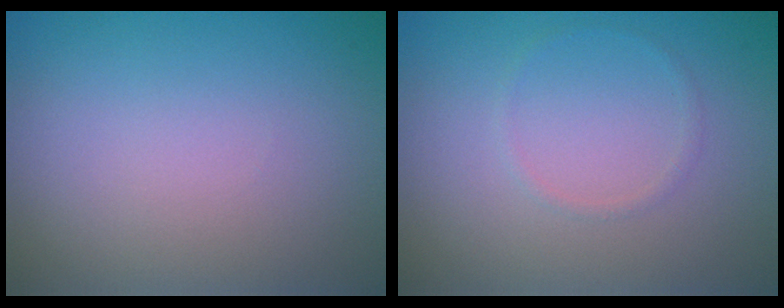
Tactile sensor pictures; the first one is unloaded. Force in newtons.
{"total": 0.6, "press": 0.6, "slide": 0.1}